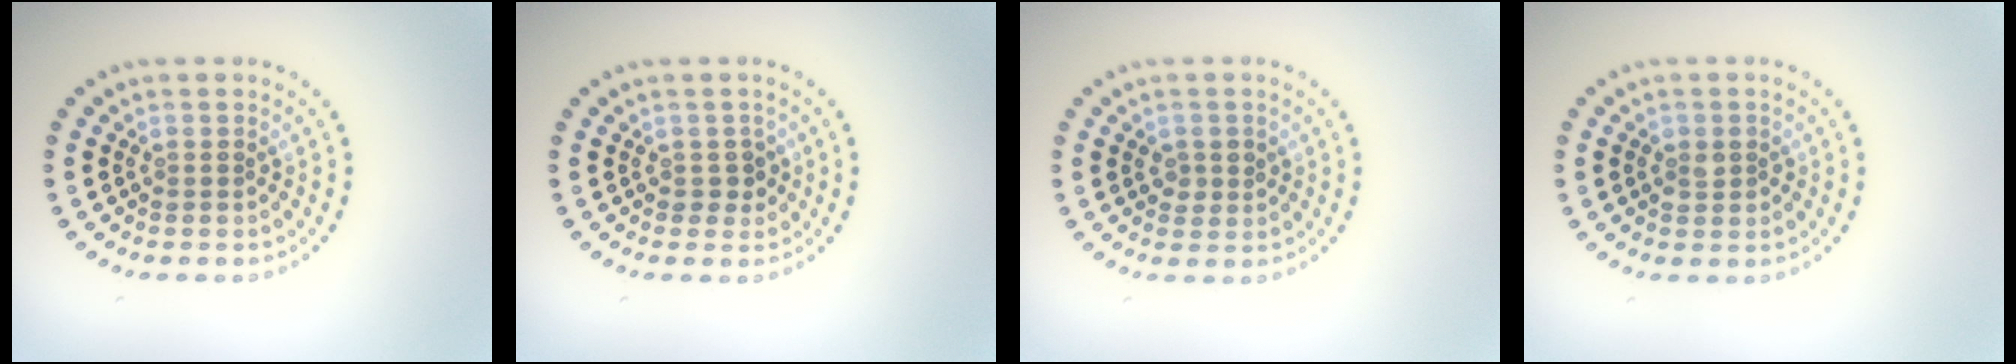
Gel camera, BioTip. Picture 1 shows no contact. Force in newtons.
{"total": 1.1, "press": 1.0, "slide": 0.6}
{"total": 1.4, "press": 1.4, "slide": 0.5}
{"total": 1.4, "press": 1.4, "slide": 0.2}